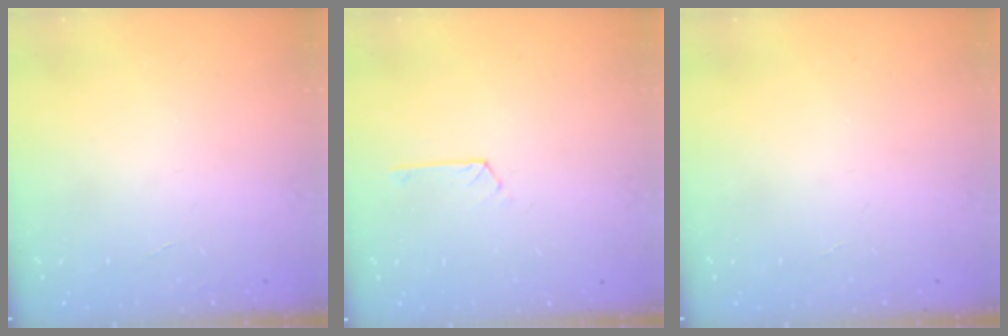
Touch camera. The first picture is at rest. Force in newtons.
{"total": 1.9, "press": 1.9, "slide": 0.2}
{"total": 0.0}